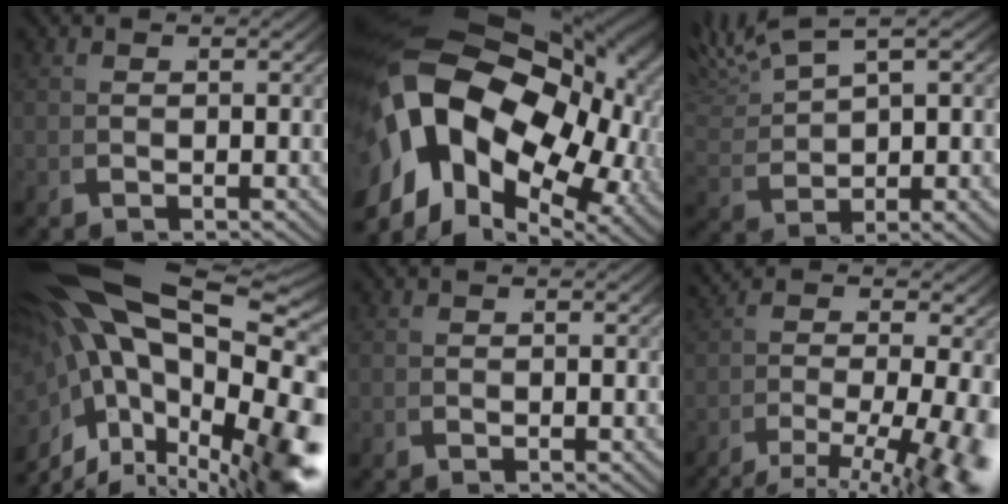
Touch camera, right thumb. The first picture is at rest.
{"total": 26.5, "force": [0.8, 18.0, 19.4], "torque": [-0.350, -0.032, 0.022]}
{"total": 6.0, "force": [4.9, 1.5, 3.2], "torque": [-0.056, 0.017, 0.099]}
{"total": 18.7, "force": [0.4, 10.7, 15.3], "torque": [-0.278, -0.051, 0.040]}
{"total": 0.0}
{"total": 7.0, "force": [-1.9, 2.6, 6.3], "torque": [-0.097, -0.031, -0.009]}